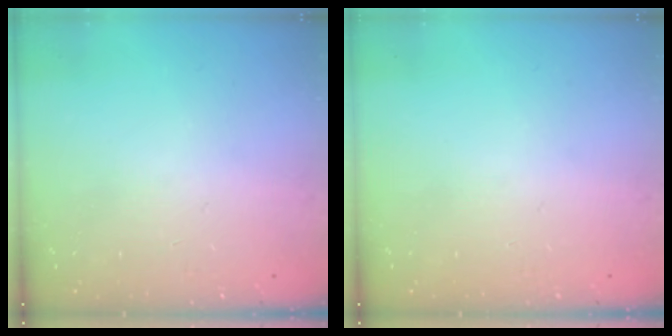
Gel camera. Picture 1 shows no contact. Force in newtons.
{"total": 0.0}